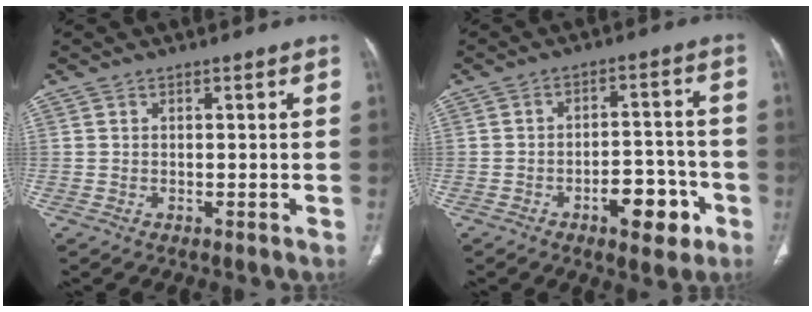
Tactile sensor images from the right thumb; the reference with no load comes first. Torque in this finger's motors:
{"motor_torque": [1.22, 1.31, -0.09, 0.02, 0.24]}